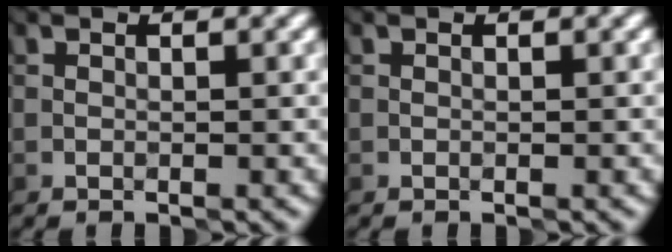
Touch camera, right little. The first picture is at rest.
{"total": 0.0}